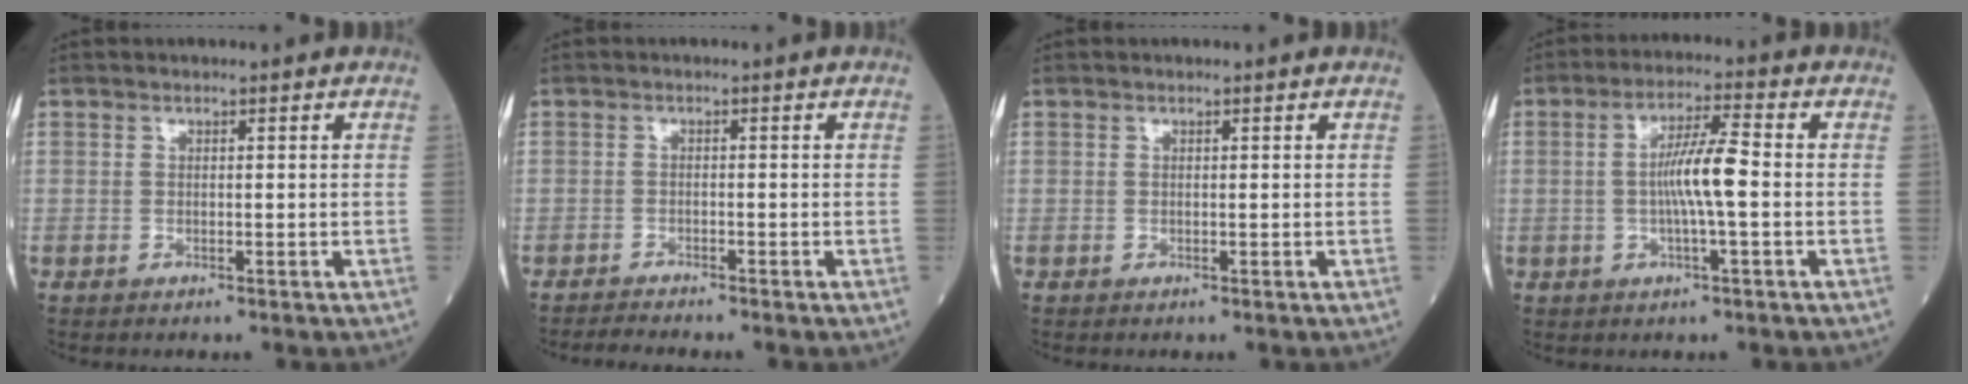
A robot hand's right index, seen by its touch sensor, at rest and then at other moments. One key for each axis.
{"total": 1.9, "fx": -1.9, "fy": -0.6, "fz": 0.1, "tx": -0.009, "ty": -0.010, "tz": -0.037}
{"total": 0.0}
{"total": 6.9, "fx": -0.5, "fy": 0.2, "fz": 6.9, "tx": -0.128, "ty": 0.005, "tz": -0.013}